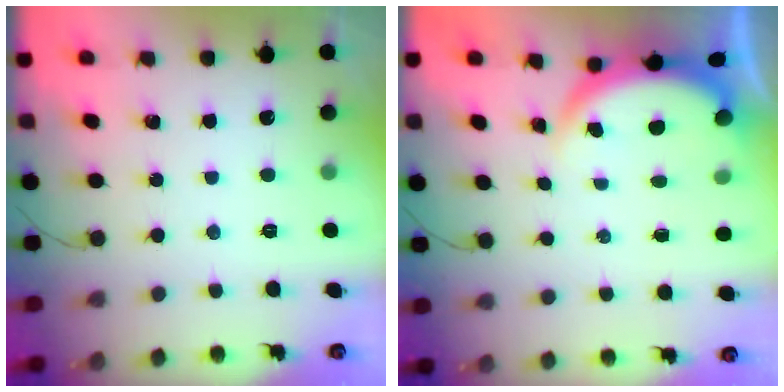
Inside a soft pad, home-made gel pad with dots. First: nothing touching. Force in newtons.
{"total": 3.9, "press": 3.9, "slide": 0.1}